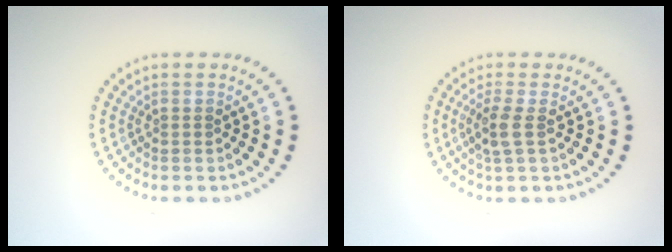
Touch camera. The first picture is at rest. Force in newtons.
{"total": 2.0, "press": 1.7, "slide": 1.1}